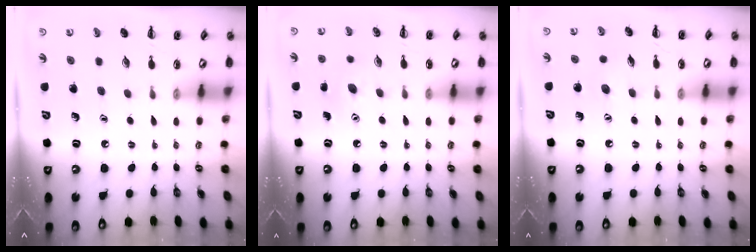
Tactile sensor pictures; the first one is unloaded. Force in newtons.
{"total": 6.5, "press": 6.4, "slide": 1.6}
{"total": 4.0, "press": 3.8, "slide": 1.0}